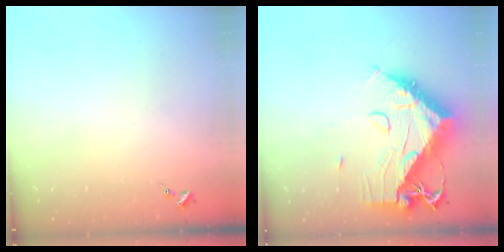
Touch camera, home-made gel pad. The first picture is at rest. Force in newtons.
{"total": 18.2, "press": 18.1, "slide": 1.9}